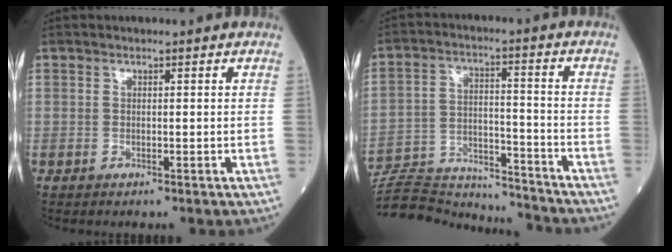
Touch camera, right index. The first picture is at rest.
{"total": 19.4, "force": [-18.8, 2.3, 4.0], "torque": [-0.102, 0.007, -0.286]}